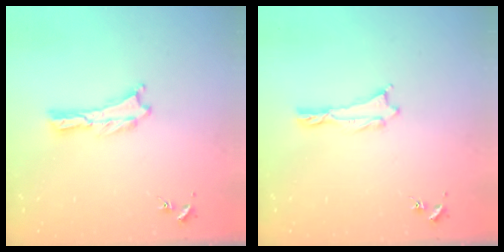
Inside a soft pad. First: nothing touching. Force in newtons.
{"total": 0.5, "press": 0.5, "slide": 0.2}